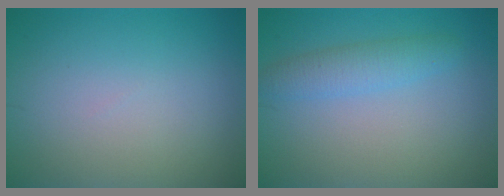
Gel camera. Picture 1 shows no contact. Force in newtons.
{"total": 2.4, "press": 2.4, "slide": 0.1}